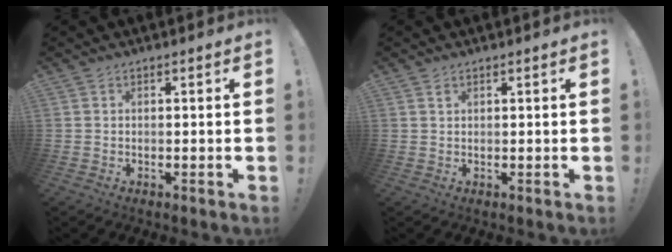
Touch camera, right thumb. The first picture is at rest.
{"total": 0.7, "force": [0.4, 0.4, 0.3], "torque": [-0.002, -0.002, 0.007]}